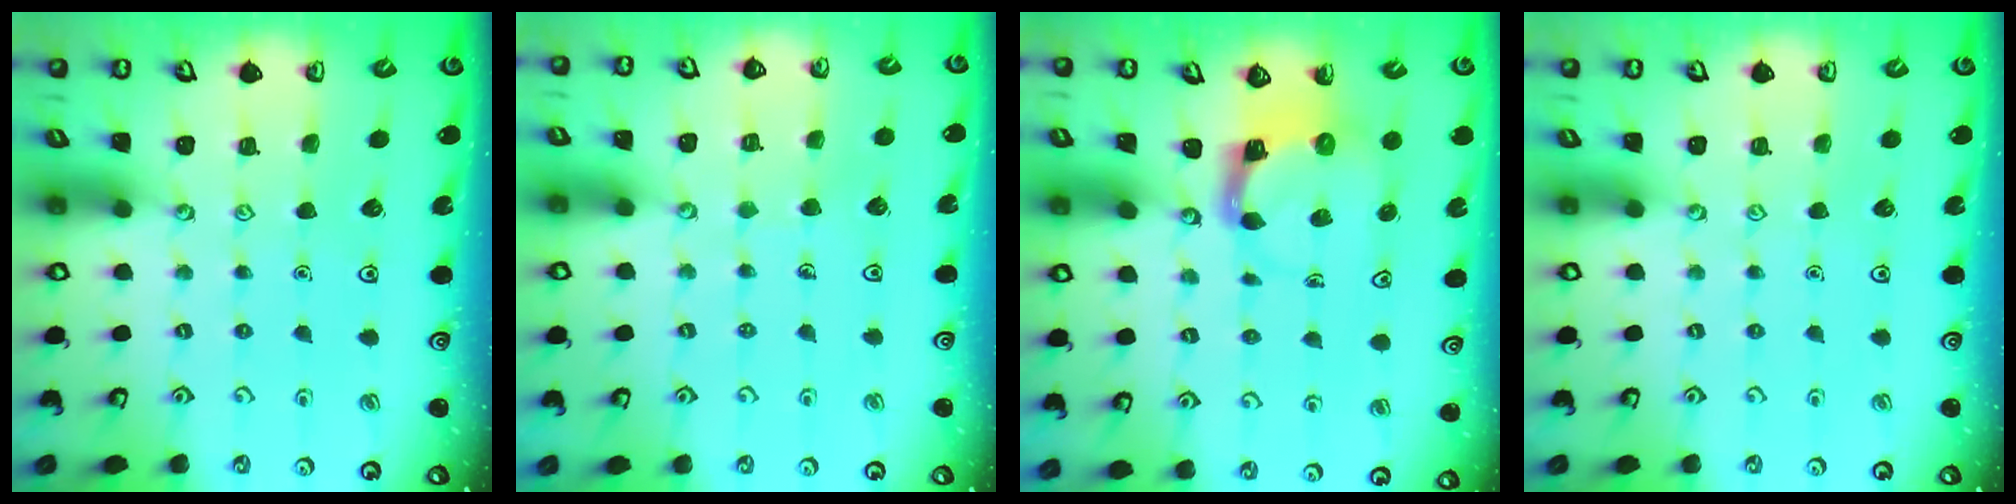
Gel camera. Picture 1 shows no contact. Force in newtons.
{"total": 3.2, "press": 3.2, "slide": 0.2}
{"total": 3.5, "press": 3.5, "slide": 0.5}
{"total": 0.0}